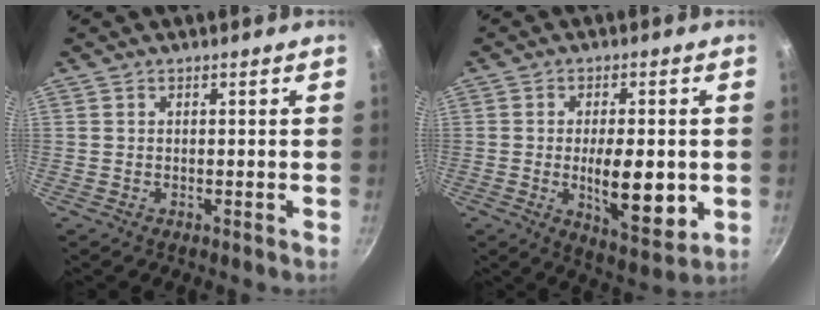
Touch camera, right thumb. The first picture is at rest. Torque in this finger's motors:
{"motor_torque": [1.12, 2.09, 0.61, 0.64, 0.39]}